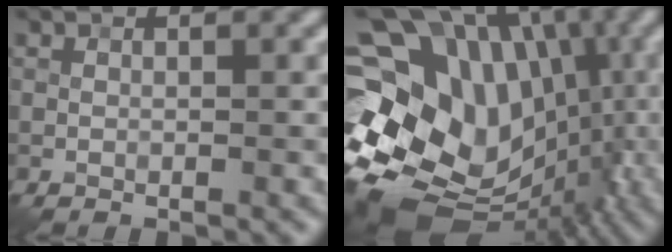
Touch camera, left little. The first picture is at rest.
{"total": 18.6, "force": [-2.5, 15.5, 9.9], "torque": [-0.158, 0.015, -0.036]}